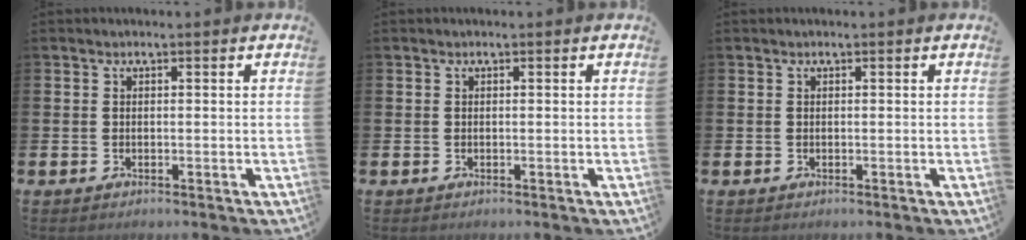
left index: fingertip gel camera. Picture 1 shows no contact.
{"total": 0.0}
{"total": 0.0}